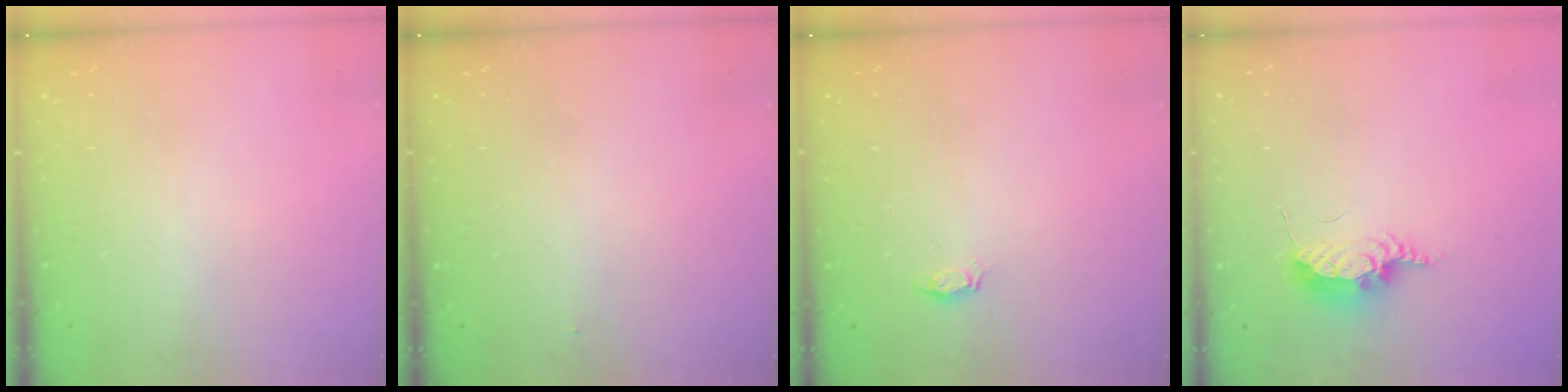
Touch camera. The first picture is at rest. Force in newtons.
{"total": 5.7, "press": 1.1, "slide": 5.6}
{"total": 2.8, "press": 2.8, "slide": 0.3}
{"total": 7.6, "press": 7.6, "slide": 0.3}